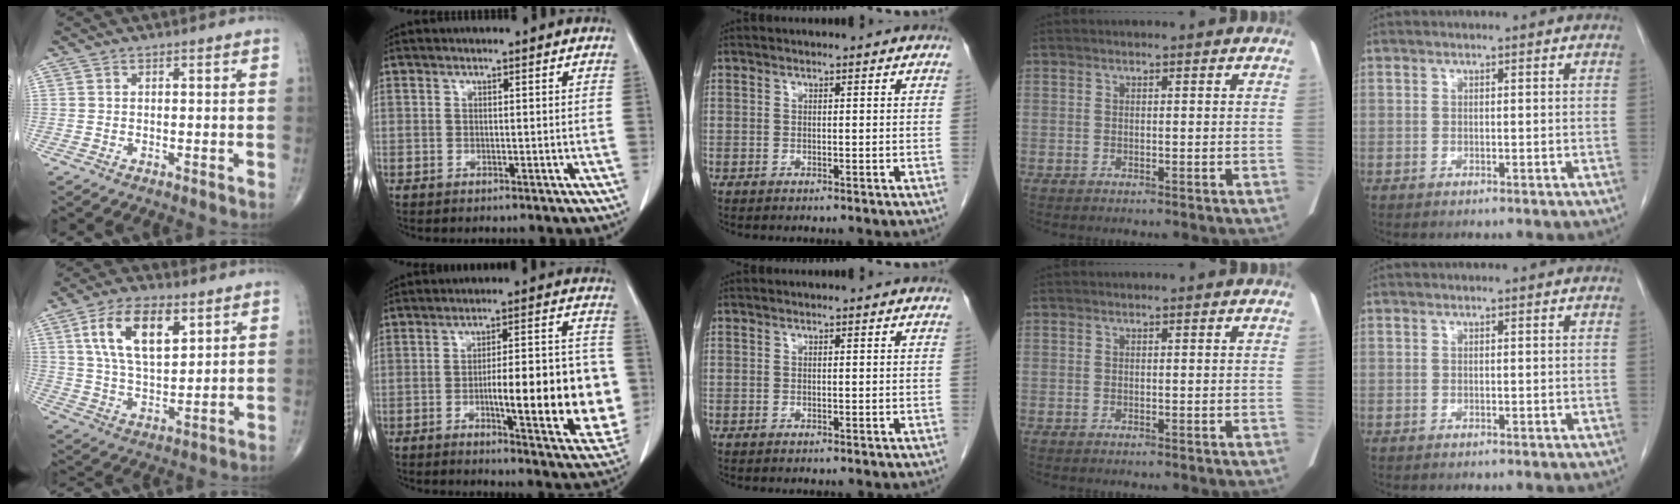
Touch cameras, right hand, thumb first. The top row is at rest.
{"thumb": {"total": 14.0, "force": [5.6, 6.9, 10.8], "torque": [-0.181, -0.015, 0.106]}, "index": {"total": 17.2, "force": [-2.9, 3.6, 16.5], "torque": [-0.188, 0.015, -0.029]}}